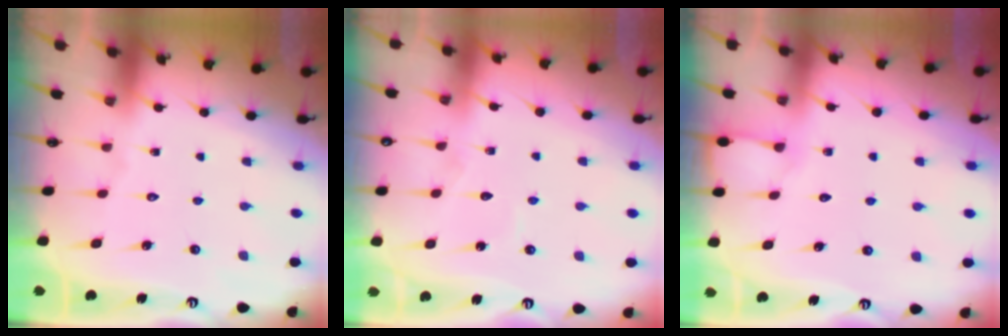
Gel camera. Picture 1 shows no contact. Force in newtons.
{"total": 4.3, "press": 4.2, "slide": 0.5}
{"total": 3.1, "press": 3.1, "slide": 0.5}